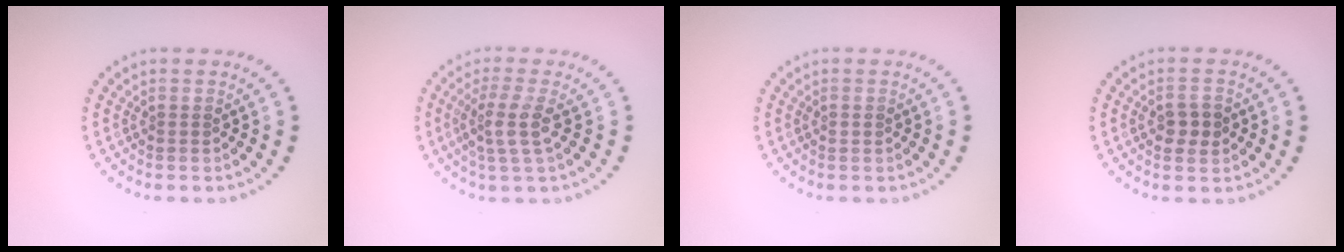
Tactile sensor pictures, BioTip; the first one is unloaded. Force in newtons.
{"total": 2.9, "press": 2.3, "slide": 1.7}
{"total": 0.8, "press": 0.7, "slide": 0.2}
{"total": 2.3, "press": 2.3, "slide": 0.2}